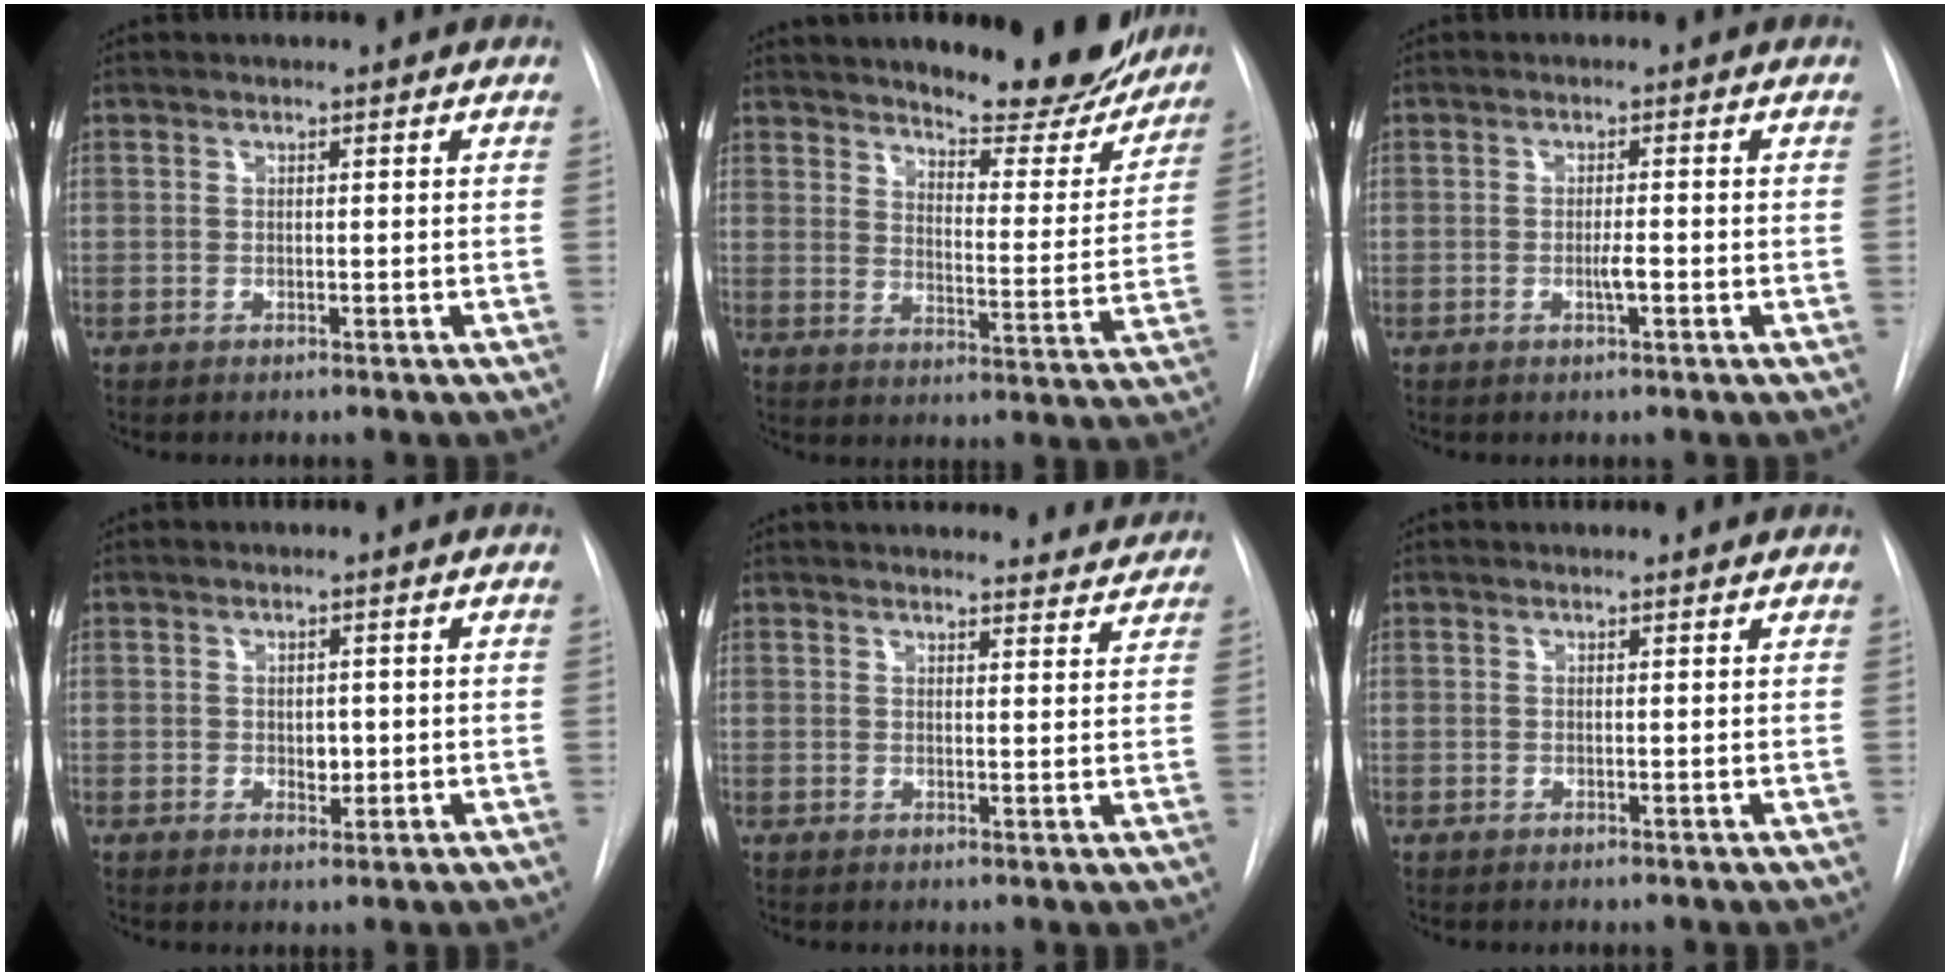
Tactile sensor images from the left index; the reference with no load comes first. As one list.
[{"total": 18.1, "force": [16.2, 3.9, 7.1], "torque": [-0.085, -0.035, 0.212]}, {"total": 1.6, "force": [-0.5, 0.1, 1.5], "torque": [-0.030, -0.001, -0.010]}, {"total": 2.0, "force": [0.0, 1.4, 1.4], "torque": [-0.018, -0.001, 0.004]}, {"total": 13.8, "force": [13.4, 2.6, 2.4], "torque": [-0.011, -0.003, 0.148]}, {"total": 2.8, "force": [2.8, 0.1, 0.5], "torque": [-0.009, 0.012, 0.030]}]